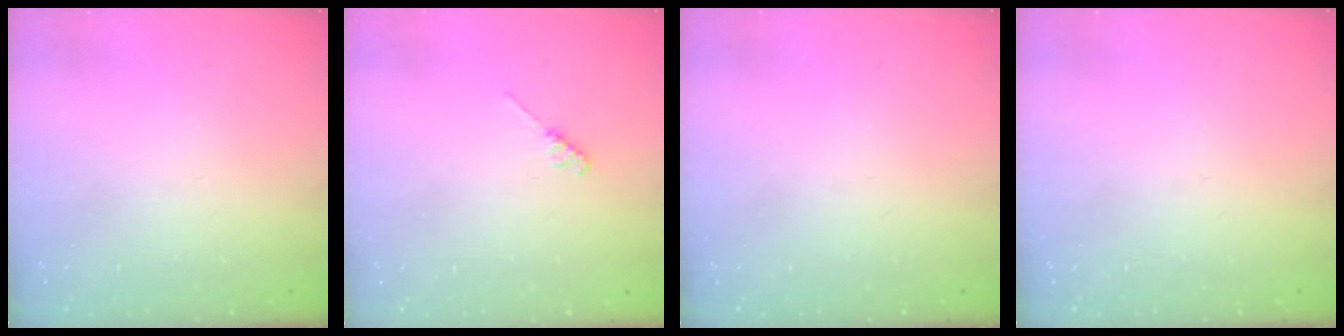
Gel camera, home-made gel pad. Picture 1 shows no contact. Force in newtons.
{"total": 2.6, "press": 2.5, "slide": 0.4}
{"total": 0.0}
{"total": 0.0}